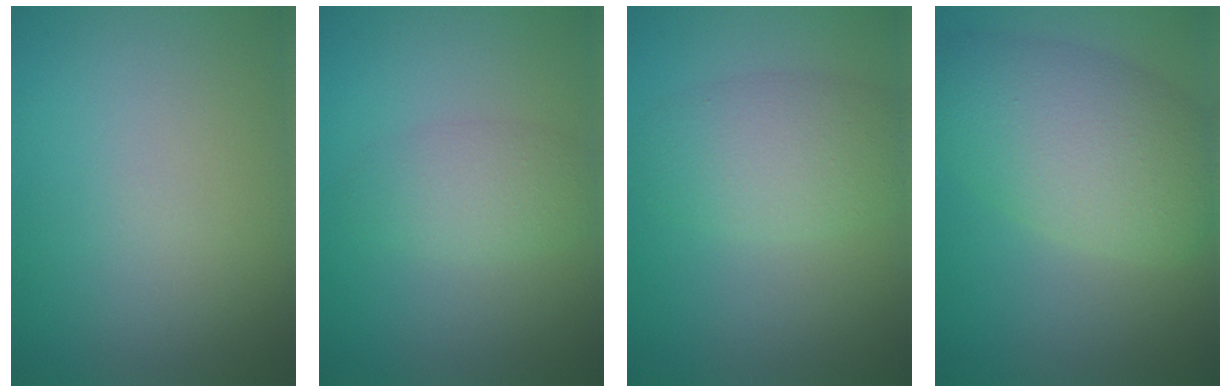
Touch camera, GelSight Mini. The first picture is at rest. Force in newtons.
{"total": 2.5, "press": 2.5, "slide": 0.0}
{"total": 4.2, "press": 4.2, "slide": 0.2}
{"total": 7.5, "press": 7.5, "slide": 0.4}